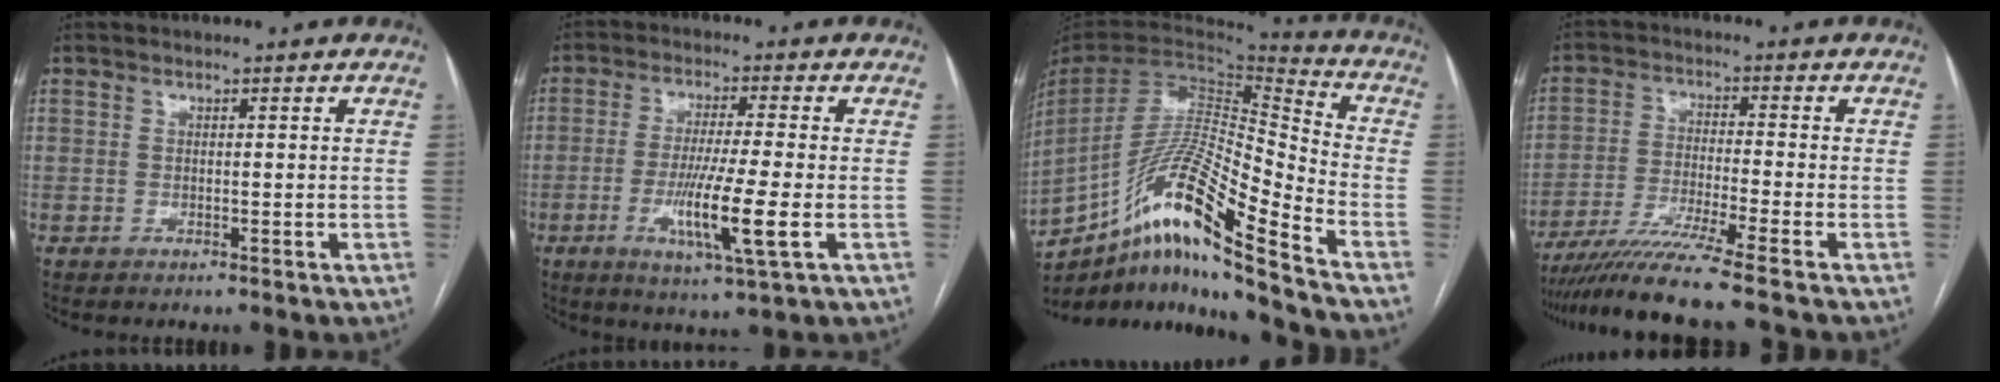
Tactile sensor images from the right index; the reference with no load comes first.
{"total": 10.2, "force": [-2.7, -0.1, 9.8], "torque": [-0.182, -0.024, -0.049]}
{"total": 20.2, "force": [-14.0, -0.2, 14.5], "torque": [-0.308, -0.009, -0.265]}
{"total": 10.0, "force": [-8.1, -2.3, 5.4], "torque": [-0.090, -0.032, -0.144]}